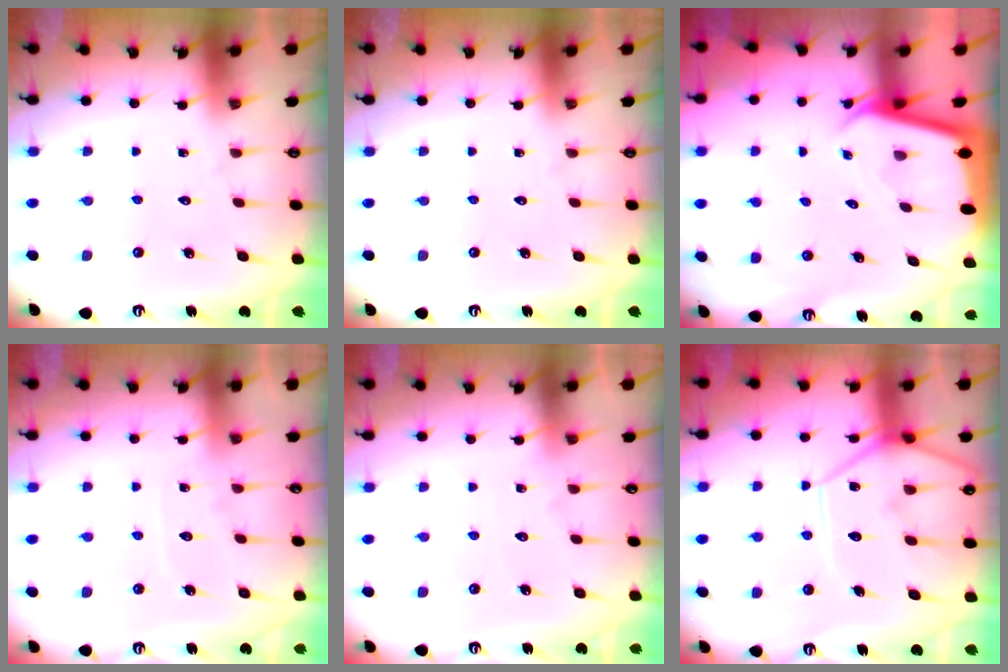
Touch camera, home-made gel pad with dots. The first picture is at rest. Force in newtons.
{"total": 0.0}
{"total": 2.7, "press": 2.7, "slide": 0.2}
{"total": 6.7, "press": 6.6, "slide": 0.6}
{"total": 5.2, "press": 5.2, "slide": 0.7}
{"total": 12.0, "press": 11.9, "slide": 1.4}